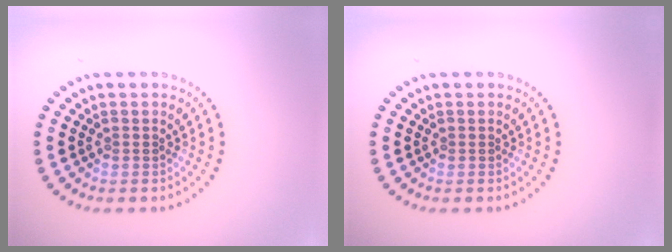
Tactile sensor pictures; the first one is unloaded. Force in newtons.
{"total": 0.0}